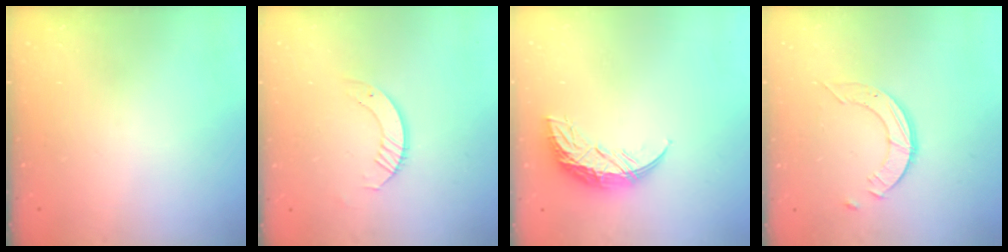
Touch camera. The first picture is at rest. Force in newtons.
{"total": 4.8, "press": 4.8, "slide": 0.5}
{"total": 11.3, "press": 11.3, "slide": 0.3}
{"total": 3.6, "press": 3.5, "slide": 0.3}